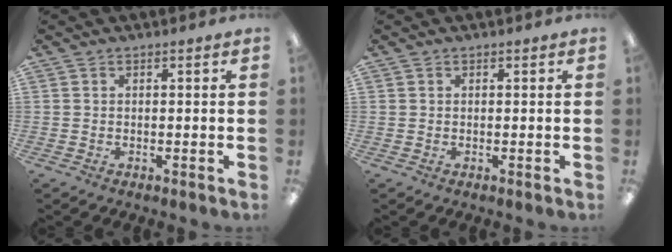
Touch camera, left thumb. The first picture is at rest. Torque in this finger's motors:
{"motor_torque": [0.01, 0.03, -0.08, -0.02, 0.00]}